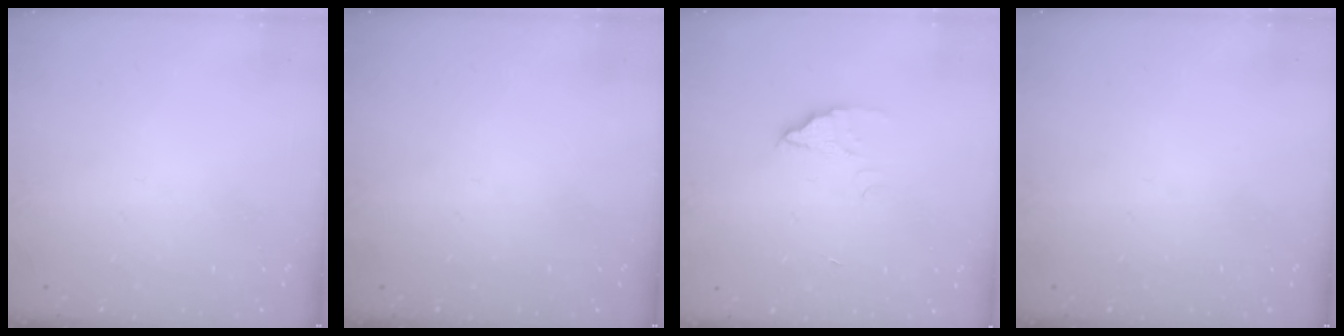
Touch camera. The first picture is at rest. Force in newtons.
{"total": 0.0}
{"total": 2.7, "press": 2.6, "slide": 0.4}
{"total": 0.0}